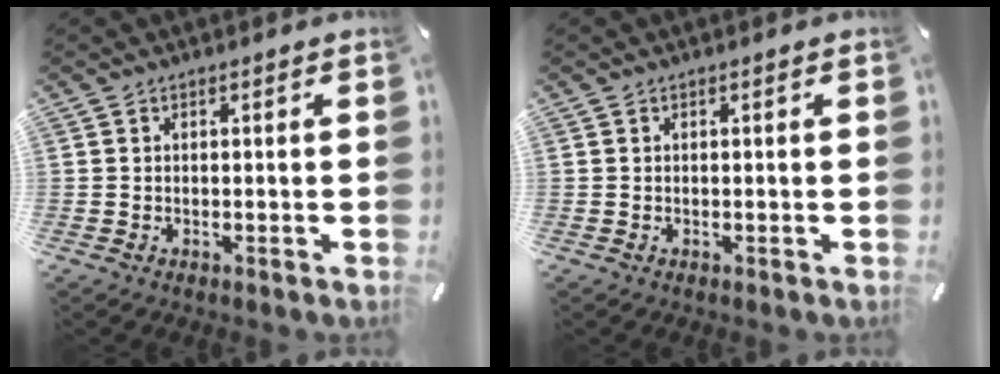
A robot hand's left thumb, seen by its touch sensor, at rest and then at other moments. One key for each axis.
{"total": 0.0}